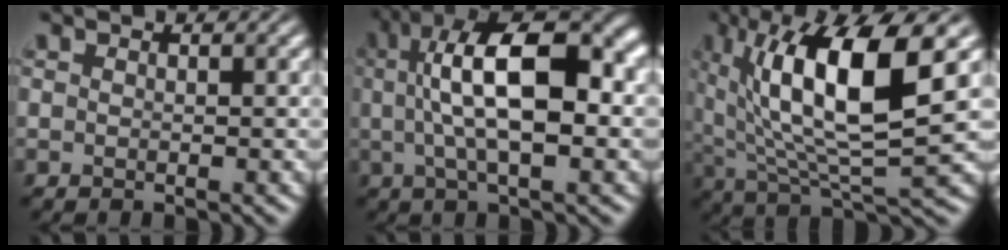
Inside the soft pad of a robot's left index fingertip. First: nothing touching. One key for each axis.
{"total": 12.3, "fx": 1.9, "fy": 4.6, "fz": 11.3, "tx": -0.185, "ty": 0.022, "tz": 0.026}
{"total": 12.1, "fx": 3.7, "fy": 3.5, "fz": 11.0, "tx": -0.193, "ty": 0.002, "tz": 0.073}